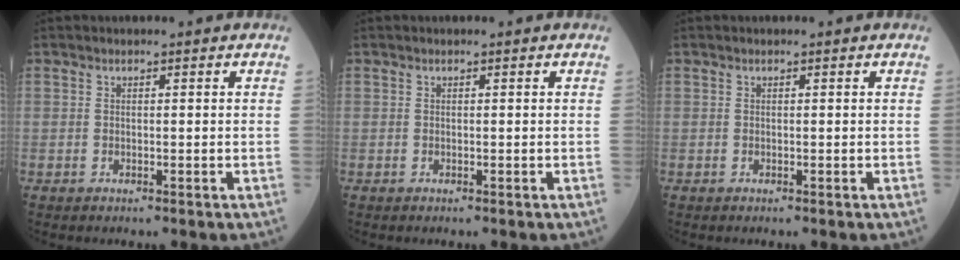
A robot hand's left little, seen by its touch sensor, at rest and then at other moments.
{"total": 0.0}
{"total": 0.0}